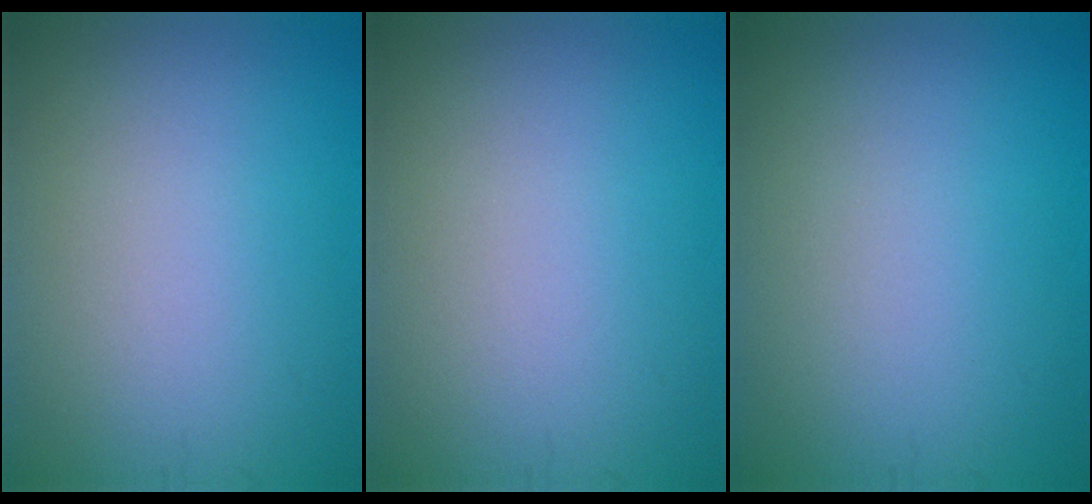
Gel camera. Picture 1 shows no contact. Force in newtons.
{"total": 0.0}
{"total": 0.0}